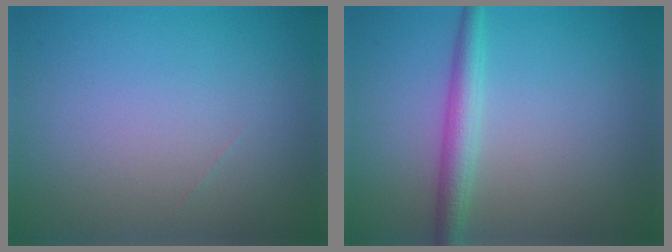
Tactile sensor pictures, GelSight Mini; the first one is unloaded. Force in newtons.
{"total": 2.8, "press": 2.8, "slide": 0.0}